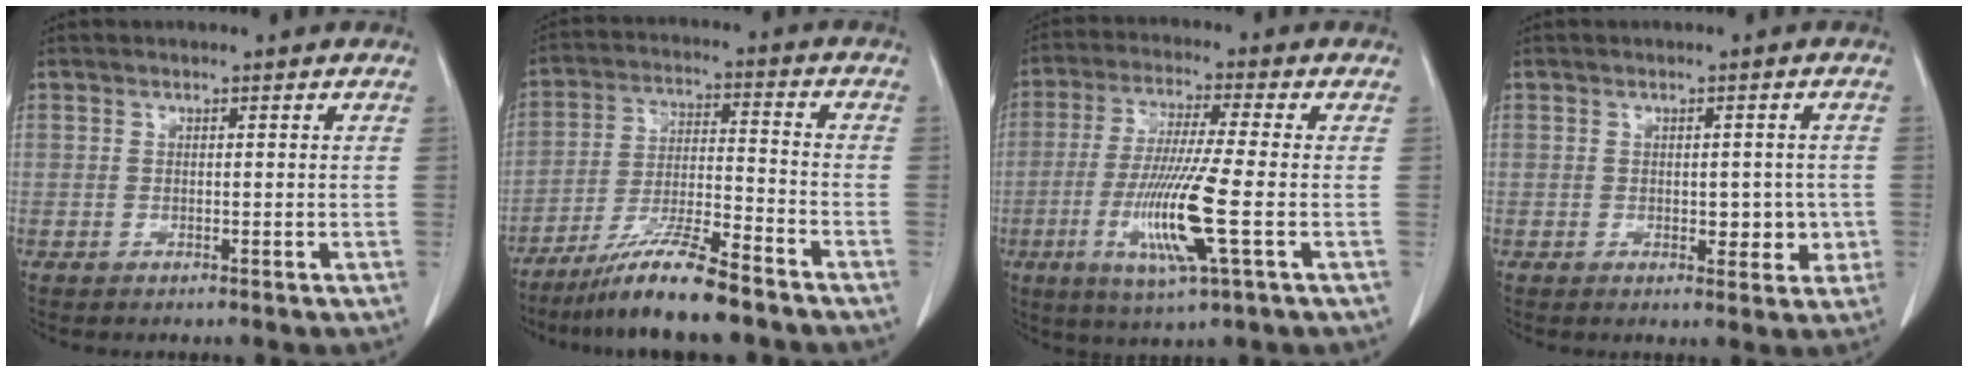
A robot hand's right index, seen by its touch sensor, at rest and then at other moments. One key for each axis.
{"total": 11.0, "fx": -8.8, "fy": 0.2, "fz": 6.6, "tx": -0.121, "ty": -0.018, "tz": -0.160}
{"total": 12.3, "fx": -3.3, "fy": -0.1, "fz": 11.8, "tx": -0.239, "ty": -0.021, "tz": -0.066}
{"total": 4.0, "fx": -0.6, "fy": 2.3, "fz": 3.2, "tx": -0.027, "ty": 0.003, "tz": -0.002}